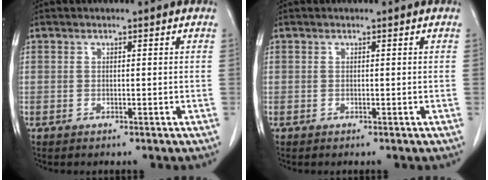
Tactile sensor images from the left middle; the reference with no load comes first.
{"total": 0.0}